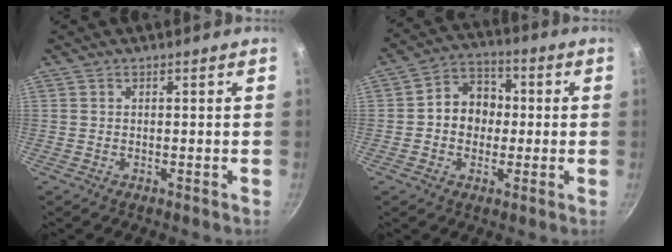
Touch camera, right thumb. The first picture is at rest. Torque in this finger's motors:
{"motor_torque": [-0.02, 0.18, 0.11, -0.06, 0.05]}